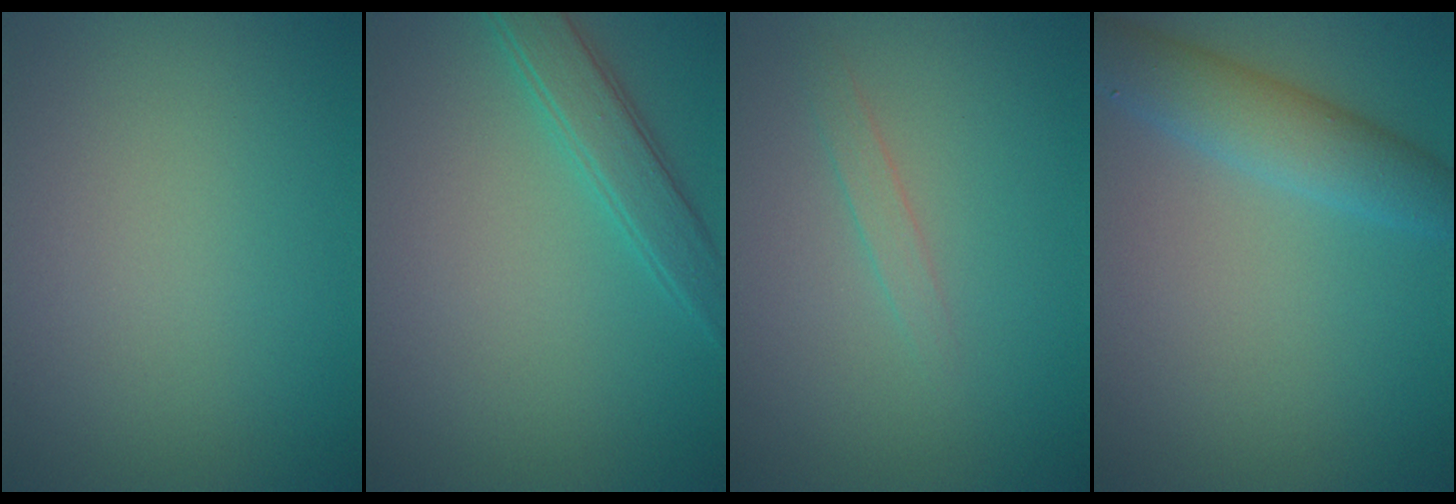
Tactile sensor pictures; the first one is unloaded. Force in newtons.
{"total": 2.8, "press": 2.8, "slide": 0.2}
{"total": 1.0, "press": 1.0, "slide": 0.1}
{"total": 4.0, "press": 4.0, "slide": 0.4}